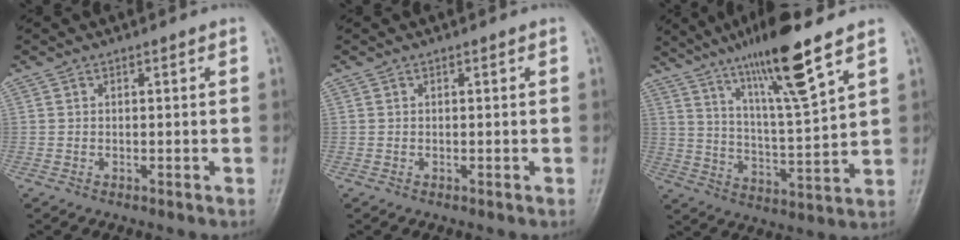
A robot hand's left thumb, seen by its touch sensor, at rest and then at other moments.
{"total": 0.0}
{"total": 15.5, "force": [10.1, 1.4, 11.7], "torque": [-0.202, -0.053, 0.181]}